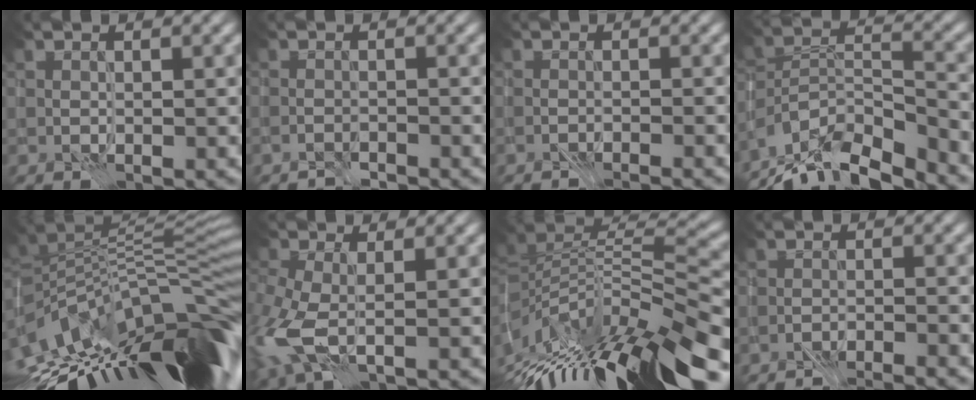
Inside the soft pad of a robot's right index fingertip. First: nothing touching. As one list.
[{"total": 1.6, "force": [-1.6, 0.0, -0.1], "torque": [0.009, 0.005, -0.027]}, {"total": 2.1, "force": [-2.1, 0.0, 0.3], "torque": [-0.005, 0.003, -0.033]}, {"total": 11.0, "force": [-9.4, 3.0, 4.8], "torque": [-0.086, 0.011, -0.159]}, {"total": 13.6, "force": [-3.5, 4.5, 12.4], "torque": [-0.177, 0.016, -0.050]}, {"total": 6.1, "force": [-1.4, 3.5, 4.9], "torque": [-0.139, -0.018, -0.029]}, {"total": 13.0, "force": [-5.3, 3.7, 11.2], "torque": [-0.201, 0.017, -0.075]}, {"total": 4.2, "force": [-4.1, 0.2, 0.8], "torque": [-0.014, 0.000, -0.059]}]